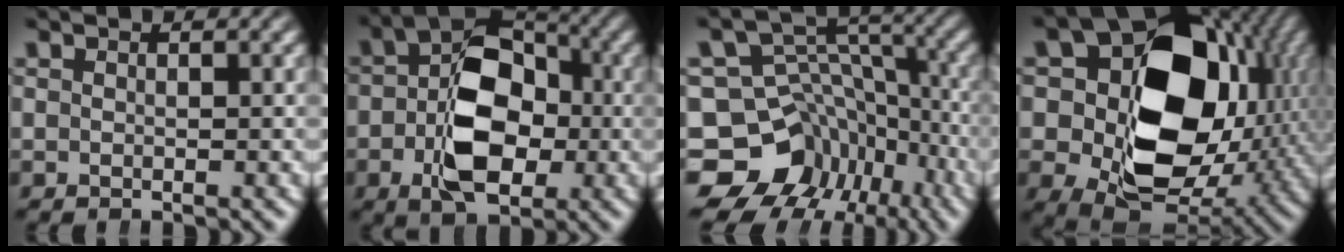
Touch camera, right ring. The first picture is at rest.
{"total": 9.1, "force": [-0.6, 5.8, 7.0], "torque": [-0.099, -0.005, -0.013]}
{"total": 18.1, "force": [-7.1, 14.8, 7.7], "torque": [-0.126, -0.072, -0.103]}
{"total": 24.0, "force": [0.6, 16.6, 17.3], "torque": [-0.294, -0.046, 0.018]}